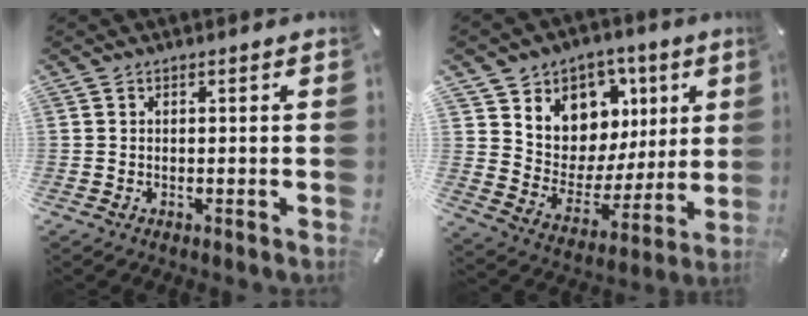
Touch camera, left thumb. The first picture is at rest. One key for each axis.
{"total": 9.8, "fx": 4.4, "fy": 8.7, "fz": 1.6, "tx": -0.029, "ty": -0.058, "tz": 0.086}